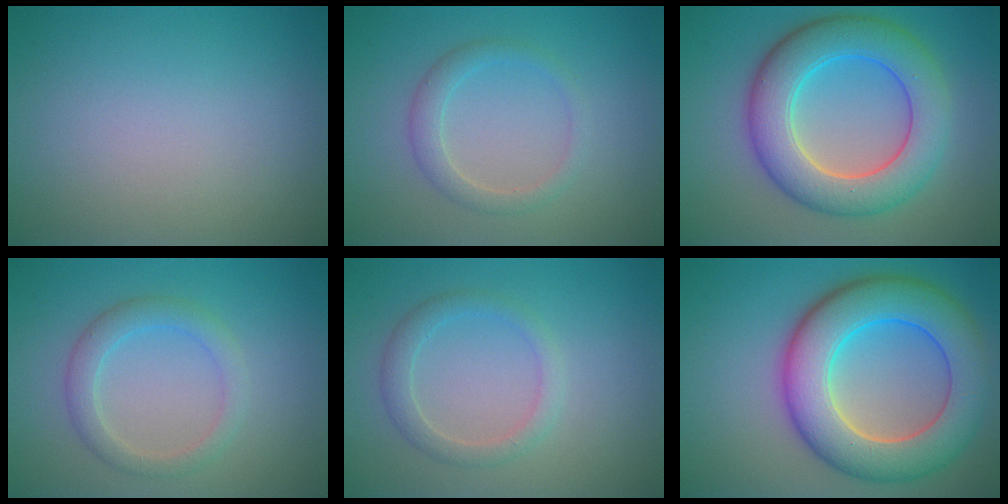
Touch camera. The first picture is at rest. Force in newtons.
{"total": 2.2, "press": 2.2, "slide": 0.2}
{"total": 8.5, "press": 8.4, "slide": 0.6}
{"total": 2.7, "press": 2.7, "slide": 0.3}
{"total": 2.2, "press": 2.2, "slide": 0.0}
{"total": 10.4, "press": 10.4, "slide": 0.4}